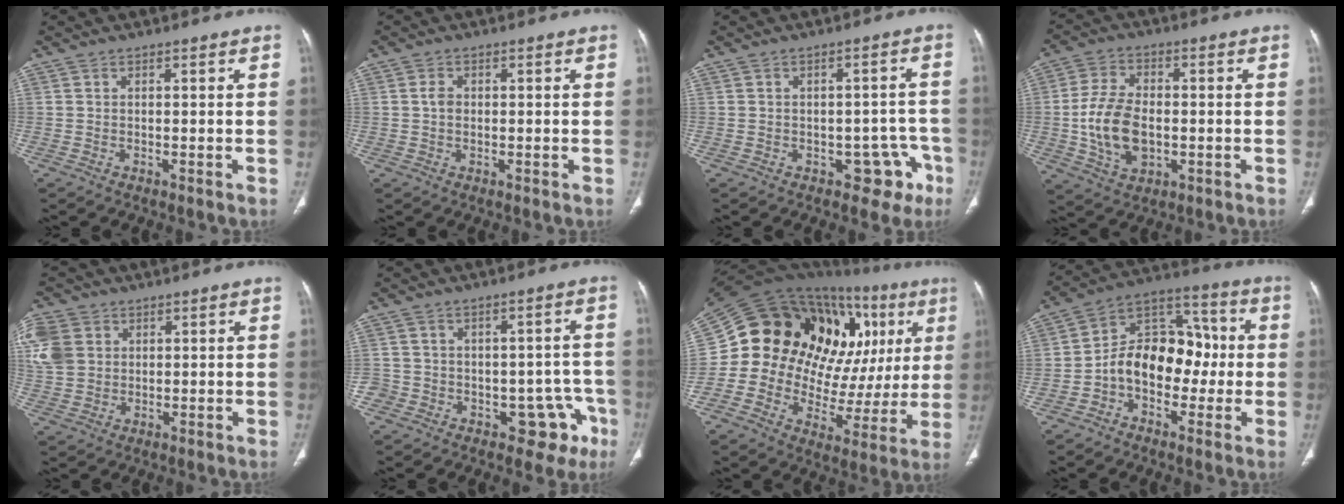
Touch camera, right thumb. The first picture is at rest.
{"total": 1.9, "force": [0.1, 1.4, 1.3], "torque": [-0.024, 0.005, 0.000]}
{"total": 6.3, "force": [-3.2, 4.3, 3.4], "torque": [0.000, 0.032, -0.036]}
{"total": 11.5, "force": [-1.3, 7.2, 8.9], "torque": [-0.164, 0.006, -0.021]}
{"total": 10.3, "force": [3.0, 8.3, 5.3], "torque": [-0.125, 0.007, 0.062]}
{"total": 10.0, "force": [-5.0, 7.6, 4.1], "torque": [0.010, 0.058, -0.061]}
{"total": 29.1, "force": [8.3, 18.1, 21.2], "torque": [-0.278, 0.045, 0.135]}
{"total": 14.5, "force": [-2.2, 10.3, 10.0], "torque": [-0.122, 0.050, -0.047]}